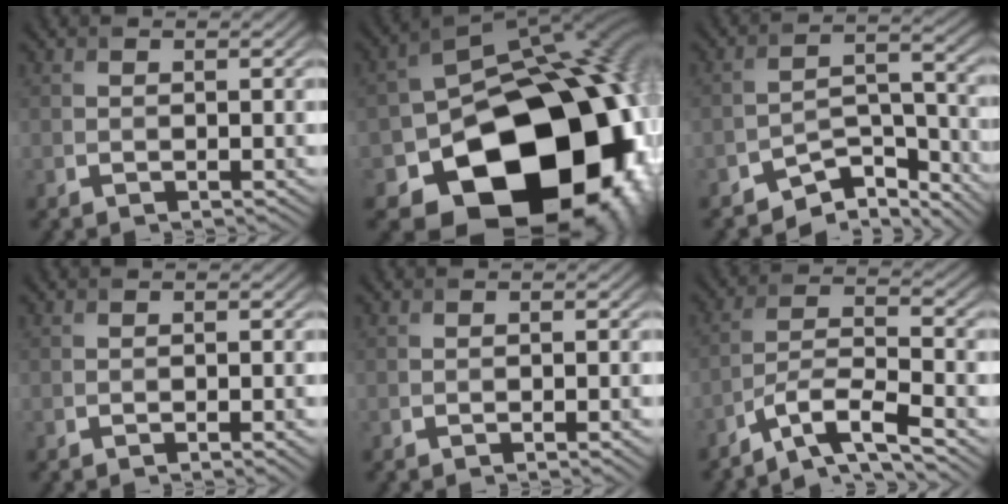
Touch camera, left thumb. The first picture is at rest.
{"total": 22.1, "force": [-8.8, 15.4, 13.1], "torque": [-0.215, -0.063, -0.108]}
{"total": 7.9, "force": [-6.8, 2.7, 3.0], "torque": [-0.038, 0.001, -0.117]}
{"total": 1.6, "force": [-0.9, 0.4, 1.3], "torque": [-0.017, 0.004, -0.013]}
{"total": 1.5, "force": [-0.8, 0.4, 1.3], "torque": [-0.016, 0.004, -0.012]}
{"total": 7.7, "force": [-5.8, 1.6, 4.8], "torque": [-0.088, 0.005, -0.112]}